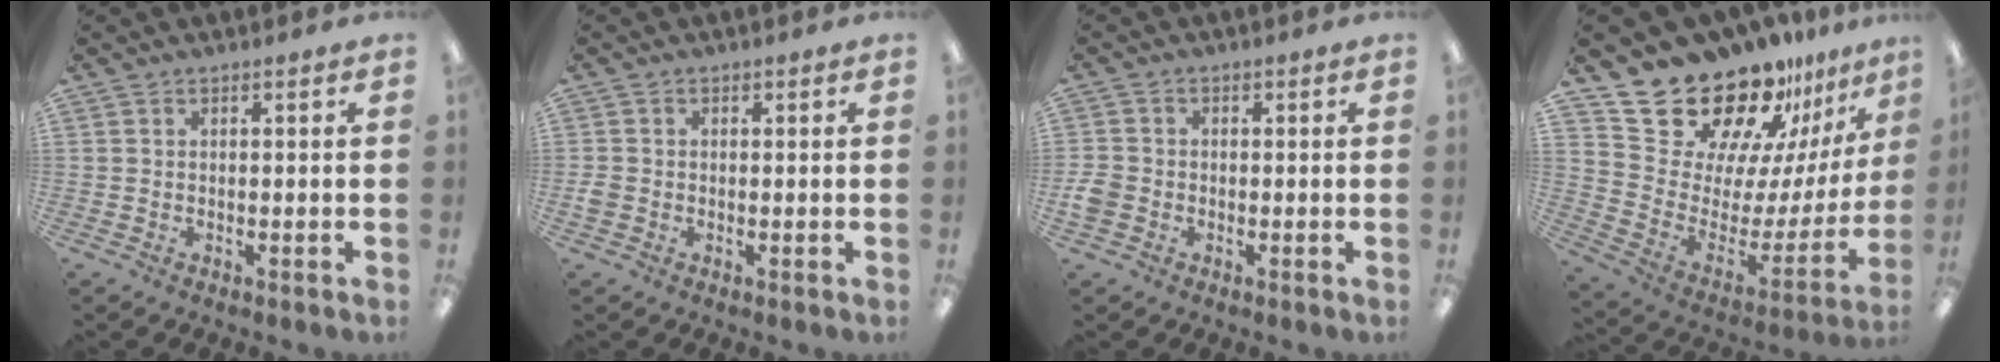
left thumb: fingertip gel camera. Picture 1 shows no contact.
{"total": 2.1, "force": [-0.5, 1.9, 0.9], "torque": [-0.005, 0.001, -0.011]}
{"total": 3.9, "force": [-1.1, 3.4, 1.7], "torque": [-0.032, 0.008, -0.019]}
{"total": 23.9, "force": [20.1, 10.3, 7.7], "torque": [-0.114, -0.156, 0.368]}